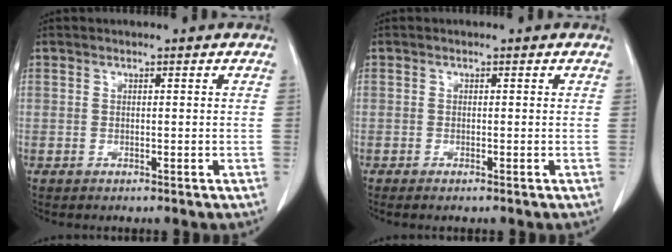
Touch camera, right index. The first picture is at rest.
{"total": 0.8, "force": [-0.6, 0.0, 0.5], "torque": [-0.011, -0.002, -0.010]}